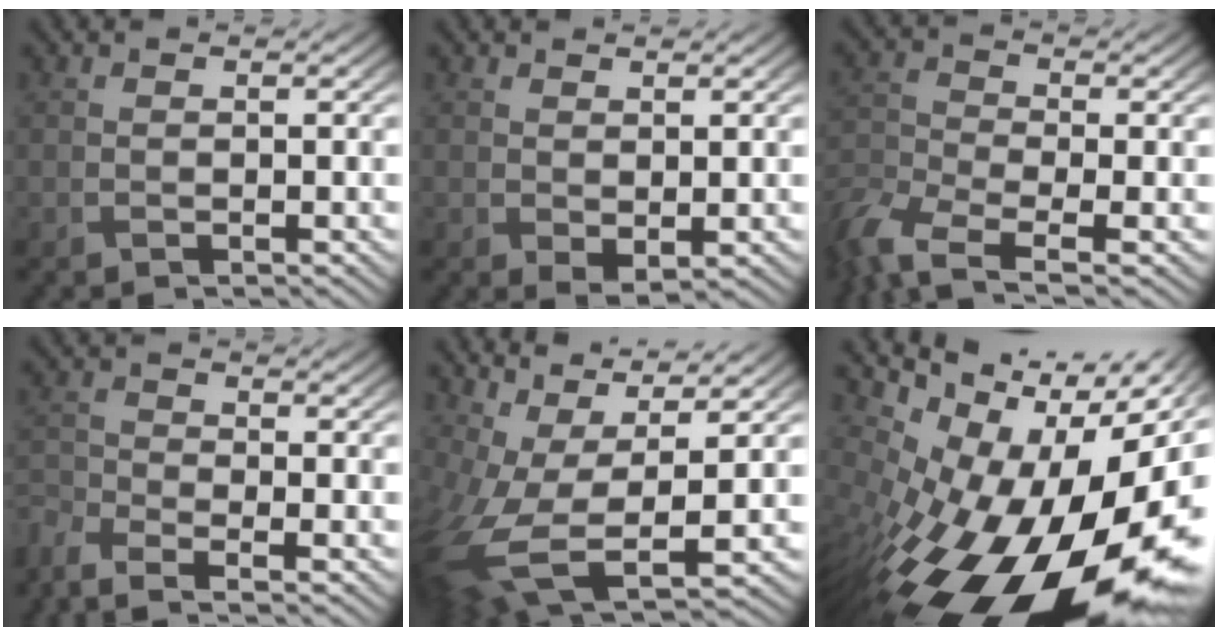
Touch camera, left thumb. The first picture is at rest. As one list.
[{"total": 1.5, "force": [0.3, 0.8, 1.2], "torque": [-0.027, -0.007, 0.012]}, {"total": 7.4, "force": [-4.5, 2.9, 5.0], "torque": [-0.126, -0.018, -0.100]}, {"total": 5.2, "force": [-4.1, 1.4, 2.8], "torque": [-0.073, -0.015, -0.090]}, {"total": 13.7, "force": [0.6, 6.3, 12.1], "torque": [-0.263, -0.030, 0.041]}, {"total": 20.3, "force": [-5.2, 11.4, 15.9], "torque": [-0.247, -0.056, -0.070]}]